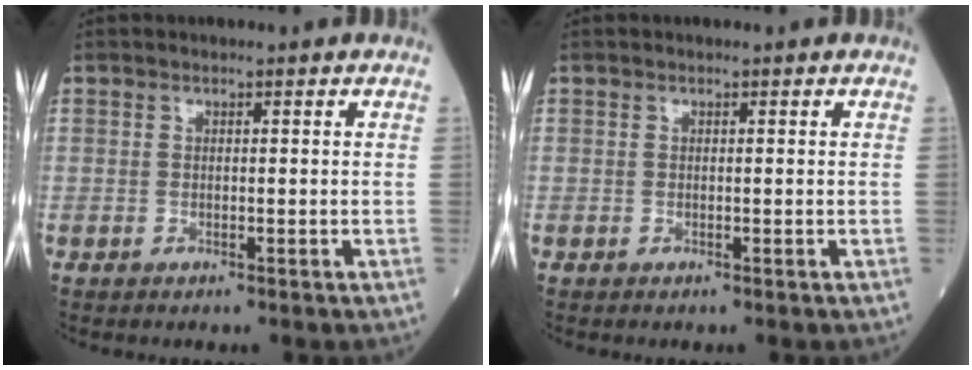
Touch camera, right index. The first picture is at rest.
{"total": 0.0}